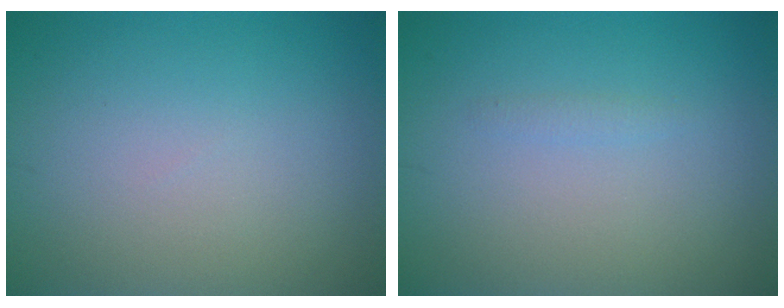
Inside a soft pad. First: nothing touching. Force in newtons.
{"total": 0.6, "press": 0.6, "slide": 0.1}